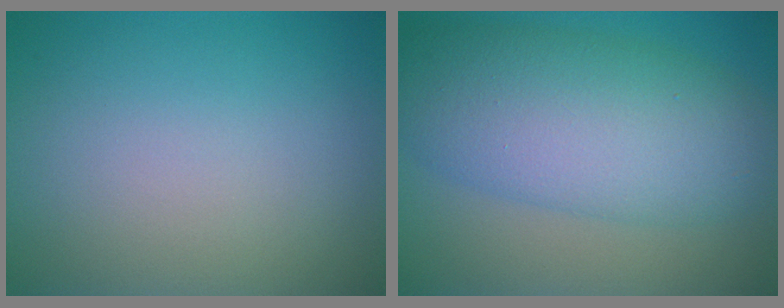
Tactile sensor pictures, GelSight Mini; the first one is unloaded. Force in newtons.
{"total": 9.4, "press": 9.4, "slide": 0.2}